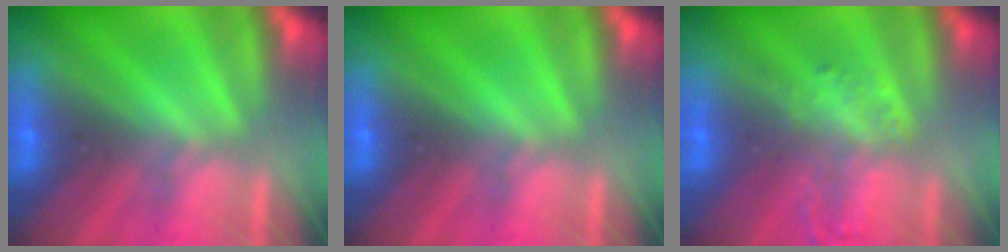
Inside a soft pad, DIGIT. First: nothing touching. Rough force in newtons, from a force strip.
{"total": 0.0}
{"total": 1.4}